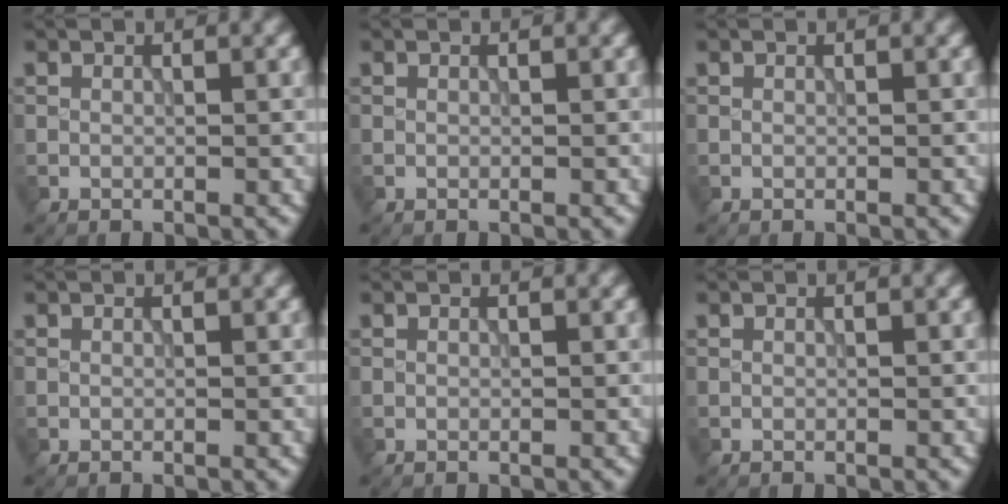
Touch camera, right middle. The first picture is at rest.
{"total": 0.0}
{"total": 0.0}
{"total": 0.0}
{"total": 0.0}
{"total": 0.0}